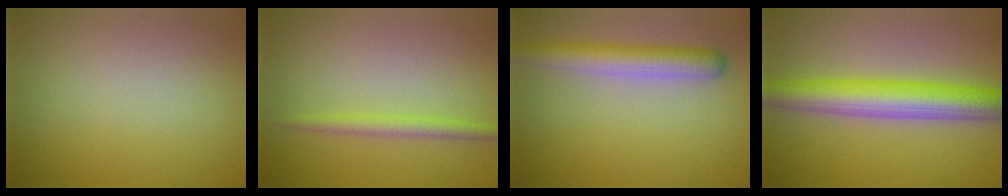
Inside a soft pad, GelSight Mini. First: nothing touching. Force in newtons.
{"total": 1.9, "press": 1.9, "slide": 0.0}
{"total": 4.2, "press": 4.2, "slide": 0.3}
{"total": 6.9, "press": 6.9, "slide": 0.1}